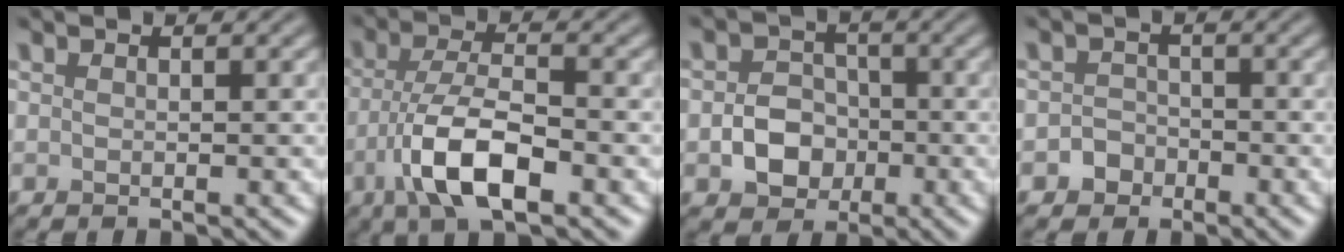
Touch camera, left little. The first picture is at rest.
{"total": 7.0, "force": [-2.9, 2.4, 5.9], "torque": [-0.114, 0.000, -0.059]}
{"total": 3.9, "force": [-1.2, 3.2, 1.9], "torque": [-0.022, 0.002, -0.021]}
{"total": 1.8, "force": [-1.0, 1.5, 0.3], "torque": [0.006, 0.005, -0.022]}